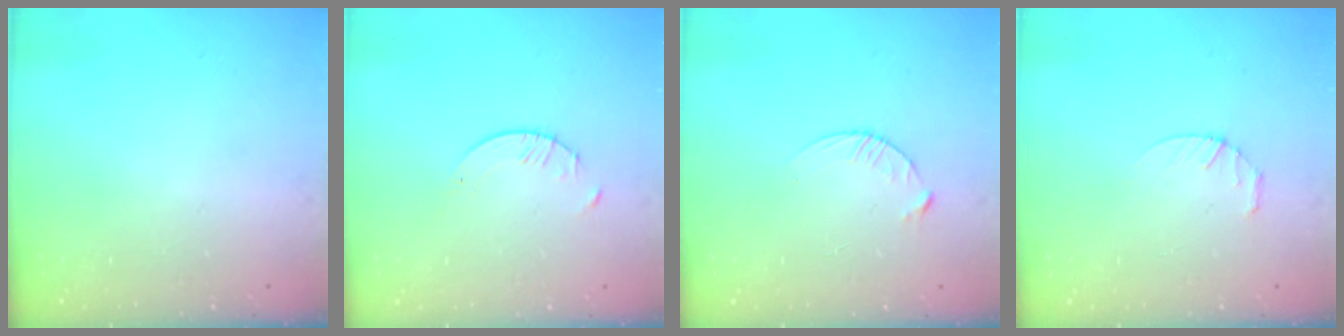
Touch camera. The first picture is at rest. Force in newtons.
{"total": 2.1, "press": 2.1, "slide": 0.3}
{"total": 3.7, "press": 3.7, "slide": 0.4}
{"total": 2.8, "press": 2.8, "slide": 0.4}